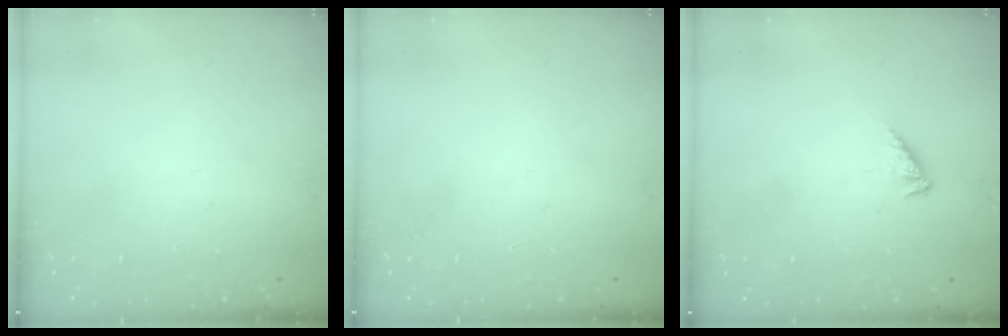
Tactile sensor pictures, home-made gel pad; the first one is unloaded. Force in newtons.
{"total": 0.0}
{"total": 3.0, "press": 2.9, "slide": 0.6}